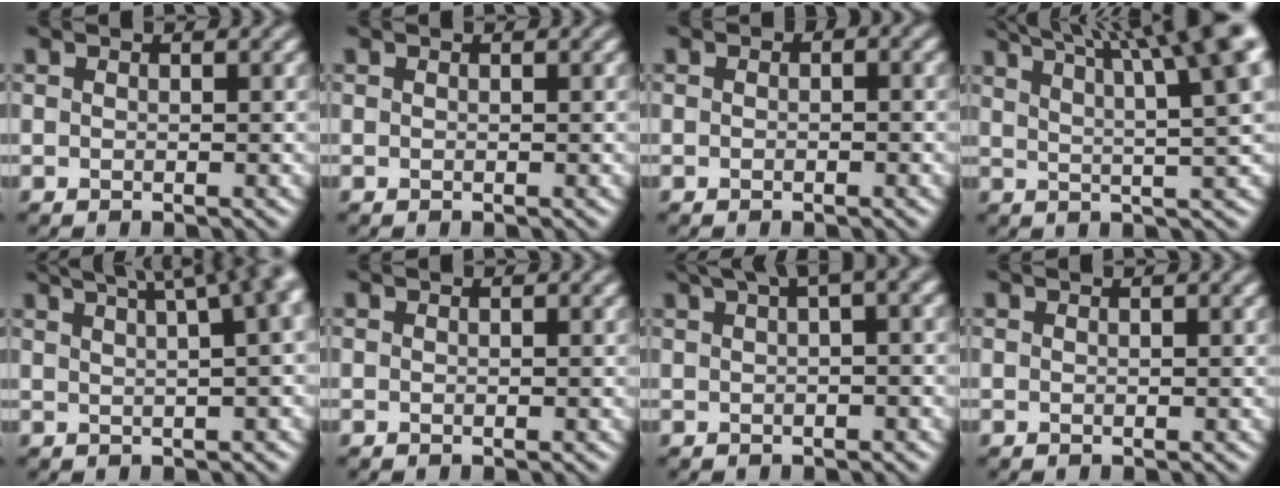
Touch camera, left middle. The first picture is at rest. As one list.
[{"total": 0.0}, {"total": 1.8, "force": [0.7, 1.0, 1.3], "torque": [-0.013, 0.016, 0.003]}, {"total": 11.7, "force": [6.7, 2.8, 9.2], "torque": [-0.140, 0.037, 0.095]}, {"total": 20.0, "force": [11.3, 9.6, 13.5], "torque": [-0.089, 0.120, 0.117]}, {"total": 0.0}, {"total": 9.3, "force": [5.3, 3.5, 6.8], "torque": [-0.079, 0.052, 0.066]}, {"total": 0.8, "force": [0.5, 0.3, 0.6], "torque": [-0.001, 0.003, -0.002]}]